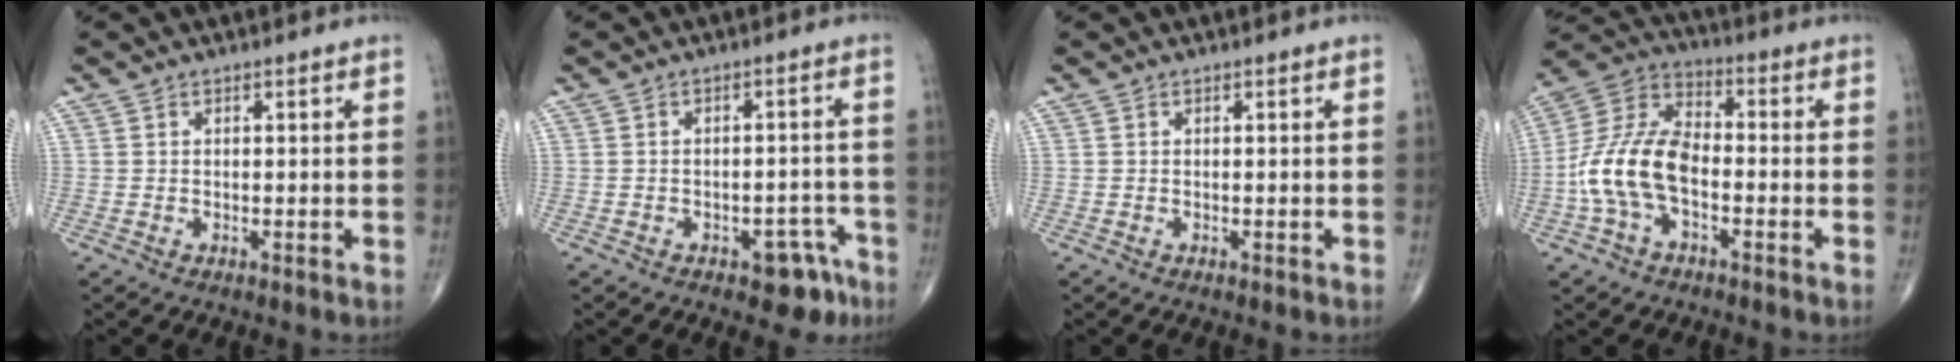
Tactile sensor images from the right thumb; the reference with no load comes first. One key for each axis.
{"total": 6.1, "fx": -3.7, "fy": 3.3, "fz": 3.5, "tx": -0.020, "ty": 0.034, "tz": -0.042}
{"total": 0.0}
{"total": 13.9, "fx": -3.3, "fy": 7.9, "fz": 11.0, "tx": -0.224, "ty": 0.040, "tz": -0.070}